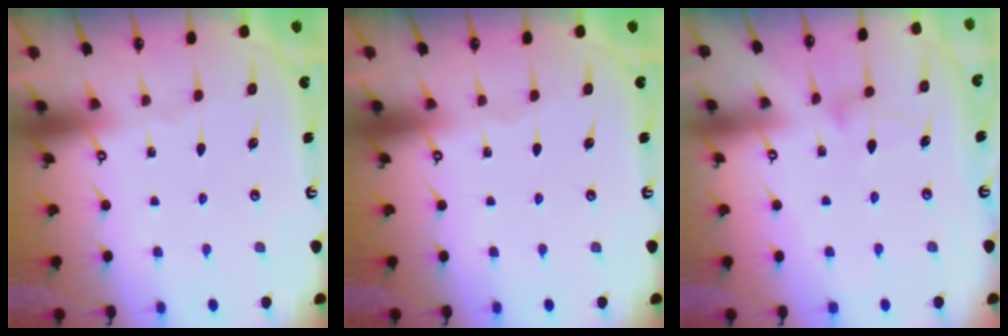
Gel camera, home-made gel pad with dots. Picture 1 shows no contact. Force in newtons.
{"total": 0.0}
{"total": 5.1, "press": 5.1, "slide": 0.3}